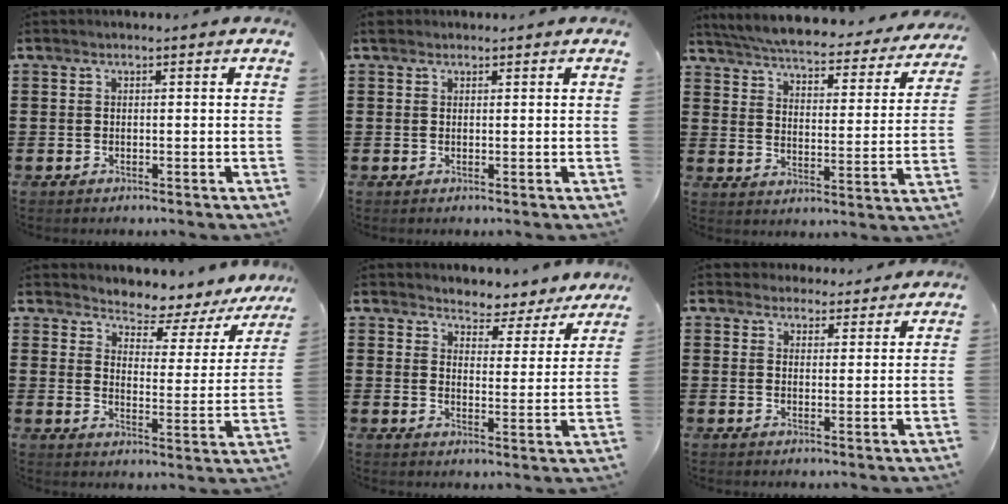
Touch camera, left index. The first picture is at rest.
{"total": 1.0, "force": [0.8, 0.6, 0.2], "torque": [-0.007, 0.004, 0.015]}
{"total": 5.3, "force": [5.0, -0.1, 1.6], "torque": [-0.059, -0.041, 0.081]}
{"total": 4.0, "force": [3.8, 0.9, 0.7], "torque": [-0.026, -0.040, 0.055]}
{"total": 3.5, "force": [3.4, 0.6, -0.5], "torque": [-0.017, -0.029, 0.055]}
{"total": 3.4, "force": [3.1, 1.3, -0.1], "torque": [-0.011, -0.001, 0.060]}